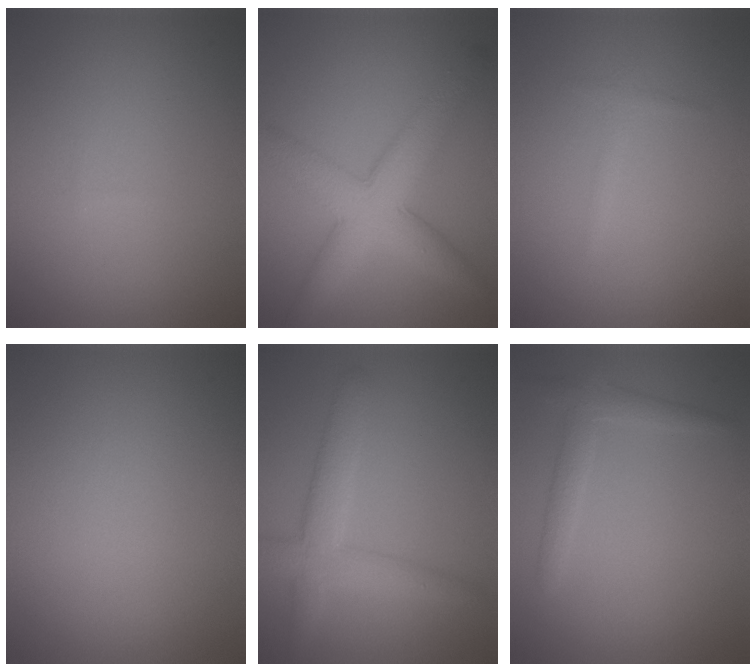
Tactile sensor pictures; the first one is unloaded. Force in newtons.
{"total": 6.4, "press": 6.4, "slide": 0.2}
{"total": 0.9, "press": 0.9, "slide": 0.0}
{"total": 0.0}
{"total": 4.1, "press": 4.1, "slide": 0.2}
{"total": 2.2, "press": 2.2, "slide": 0.1}